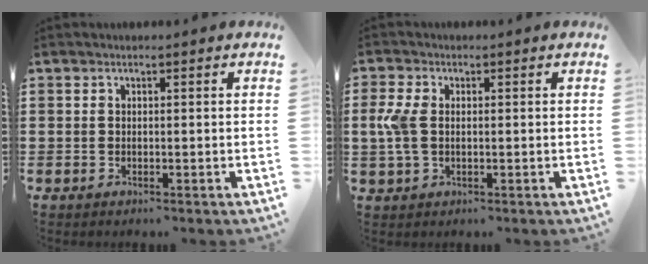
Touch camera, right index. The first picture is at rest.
{"total": 4.9, "force": [0.0, 2.8, 4.0], "torque": [-0.117, -0.004, -0.011]}